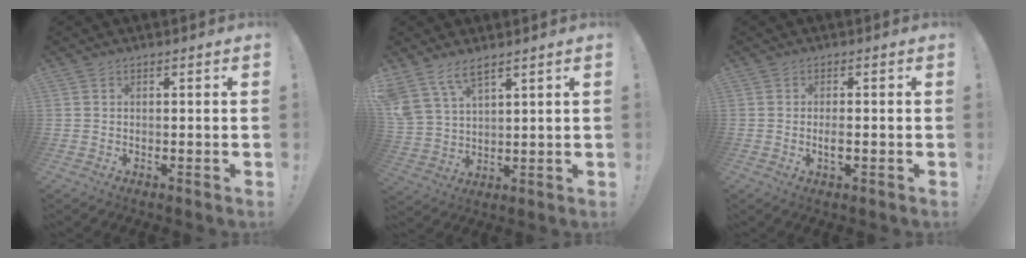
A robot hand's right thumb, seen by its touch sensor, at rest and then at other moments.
{"total": 8.1, "force": [6.1, 3.2, 4.3], "torque": [-0.093, -0.026, 0.123]}
{"total": 2.3, "force": [-0.7, 0.7, 2.1], "torque": [-0.032, 0.000, -0.013]}